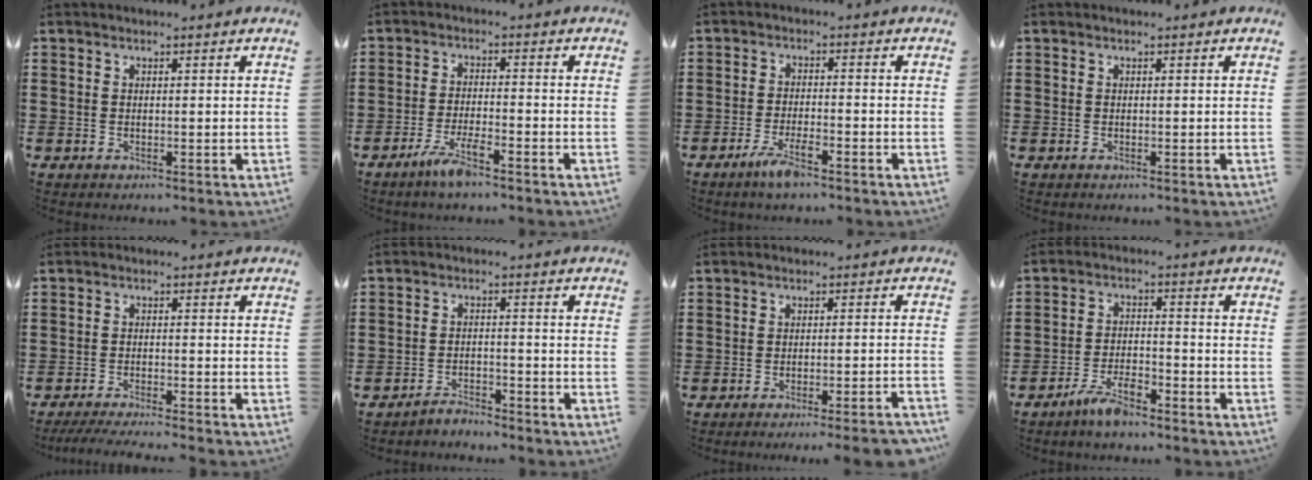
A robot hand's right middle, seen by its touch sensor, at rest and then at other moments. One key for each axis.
{"total": 4.4, "fx": -3.1, "fy": 0.6, "fz": 3.1, "tx": -0.064, "ty": -0.002, "tz": -0.058}
{"total": 4.1, "fx": -2.7, "fy": 0.8, "fz": 3.0, "tx": -0.061, "ty": 0.000, "tz": -0.052}
{"total": 0.0}
{"total": 3.2, "fx": -2.9, "fy": -0.3, "fz": 1.2, "tx": -0.019, "ty": -0.004, "tz": -0.058}
{"total": 3.1, "fx": -3.1, "fy": 0.3, "fz": -0.1, "tx": -0.006, "ty": 0.002, "tz": -0.066}
{"total": 3.0, "fx": -2.7, "fy": -0.5, "fz": 1.2, "tx": -0.019, "ty": -0.002, "tz": -0.053}
{"total": 4.7, "fx": -3.9, "fy": 1.1, "fz": 2.4, "tx": -0.052, "ty": 0.006, "tz": -0.078}